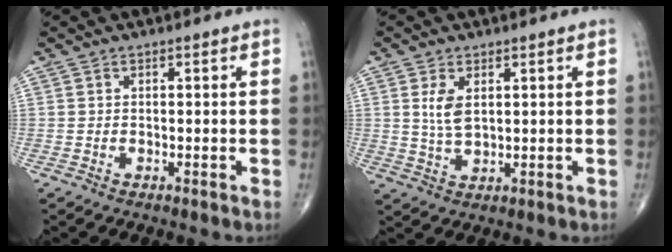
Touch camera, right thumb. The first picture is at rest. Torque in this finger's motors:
{"motor_torque": [0.89, 0.76, 0.68, 0.33, 0.08]}